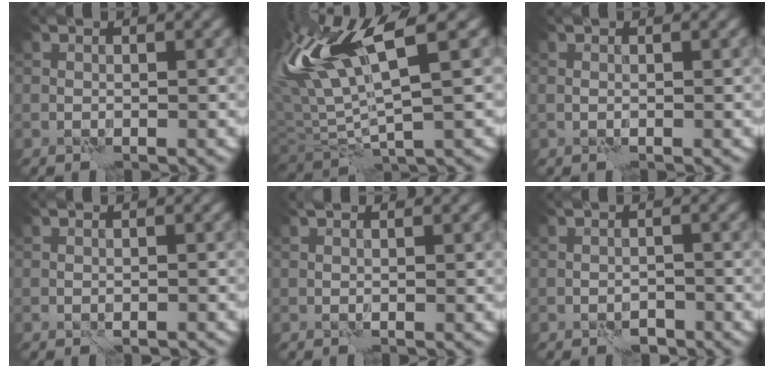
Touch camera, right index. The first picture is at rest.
{"total": 10.3, "force": [4.1, 2.9, 9.0], "torque": [-0.191, 0.019, 0.077]}
{"total": 0.0}
{"total": 1.0, "force": [-0.7, 0.2, 0.7], "torque": [-0.009, -0.001, -0.008]}
{"total": 1.2, "force": [1.1, 0.2, 0.5], "torque": [-0.012, -0.001, 0.009]}
{"total": 1.3, "force": [-1.0, 0.7, 0.4], "torque": [0.000, 0.004, -0.017]}